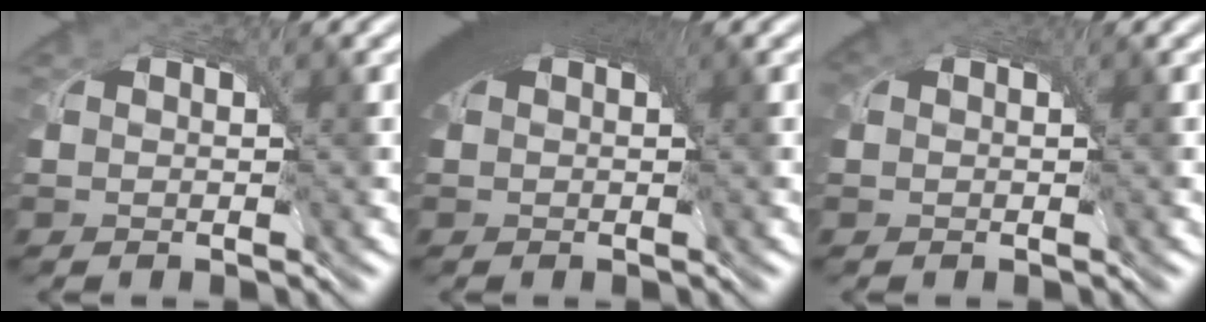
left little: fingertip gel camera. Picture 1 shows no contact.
{"total": 7.9, "force": [3.0, 3.9, 6.2], "torque": [-0.097, 0.018, 0.032]}
{"total": 1.8, "force": [0.8, 1.3, 1.0], "torque": [-0.024, 0.003, 0.008]}